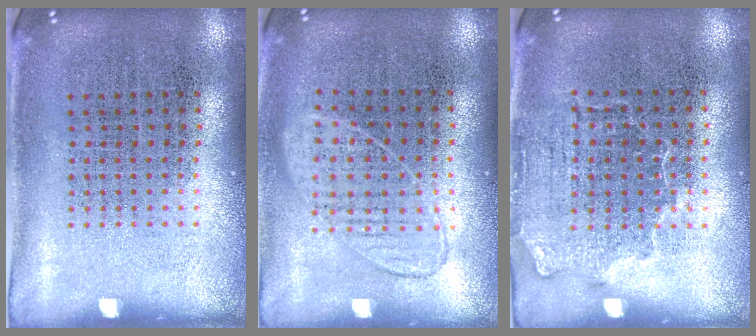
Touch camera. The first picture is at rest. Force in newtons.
{"total": 0.9, "press": 0.8, "slide": 0.3}
{"total": 1.5, "press": 1.2, "slide": 0.8}